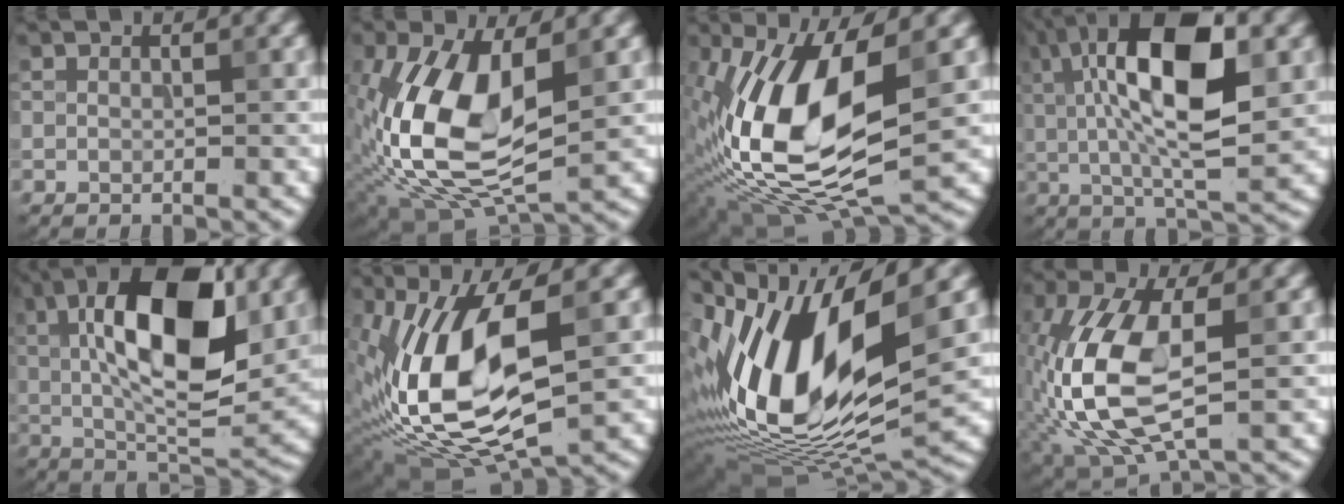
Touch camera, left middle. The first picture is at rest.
{"total": 11.0, "force": [0.1, 5.6, 9.5], "torque": [-0.207, -0.002, 0.004]}
{"total": 14.1, "force": [-0.5, 6.5, 12.5], "torque": [-0.243, -0.010, -0.016]}
{"total": 12.6, "force": [2.7, 4.3, 11.6], "torque": [-0.197, 0.014, 0.042]}
{"total": 14.3, "force": [3.0, 5.6, 12.8], "torque": [-0.211, 0.010, 0.040]}
{"total": 12.9, "force": [0.2, 5.8, 11.5], "torque": [-0.231, -0.014, 0.001]}
{"total": 16.2, "force": [2.0, 7.0, 14.5], "torque": [-0.287, -0.002, 0.042]}
{"total": 10.0, "force": [-1.2, 4.6, 8.8], "torque": [-0.199, 0.003, -0.024]}